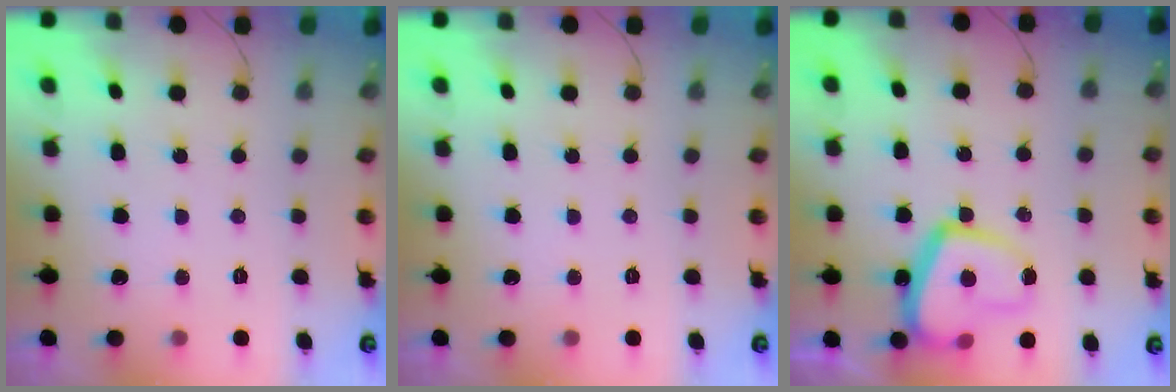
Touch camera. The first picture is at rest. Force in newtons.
{"total": 0.0}
{"total": 14.4, "press": 14.3, "slide": 1.4}